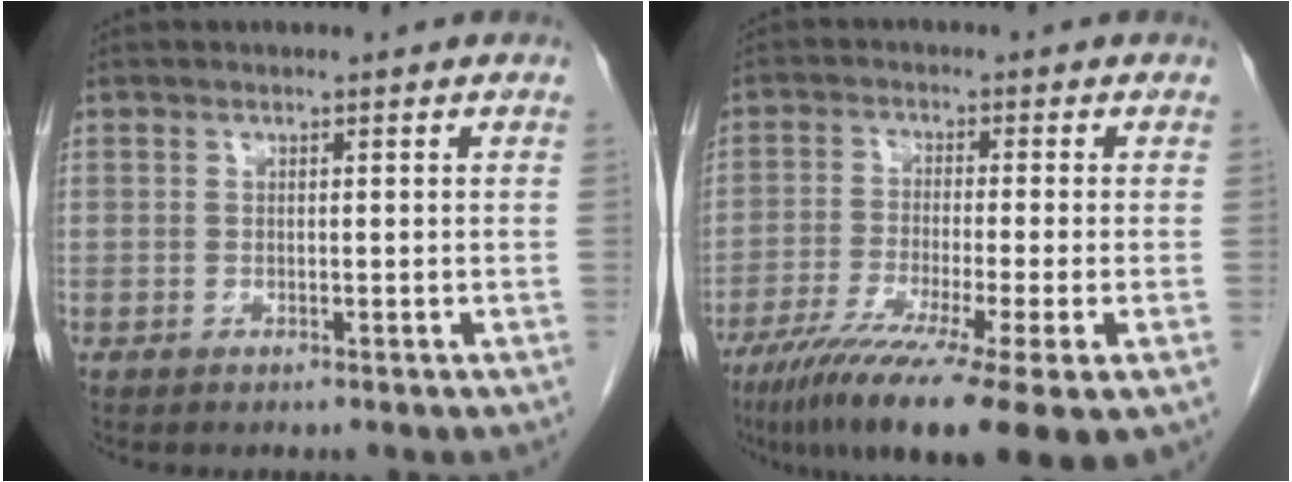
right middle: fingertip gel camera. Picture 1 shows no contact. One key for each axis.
{"total": 15.9, "fx": -10.0, "fy": 0.6, "fz": 12.4, "tx": -0.182, "ty": -0.041, "tz": -0.158}